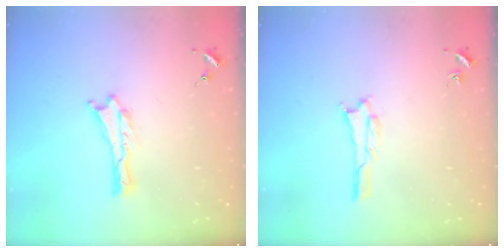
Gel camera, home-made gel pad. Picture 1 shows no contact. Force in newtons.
{"total": 1.1, "press": 1.1, "slide": 0.1}